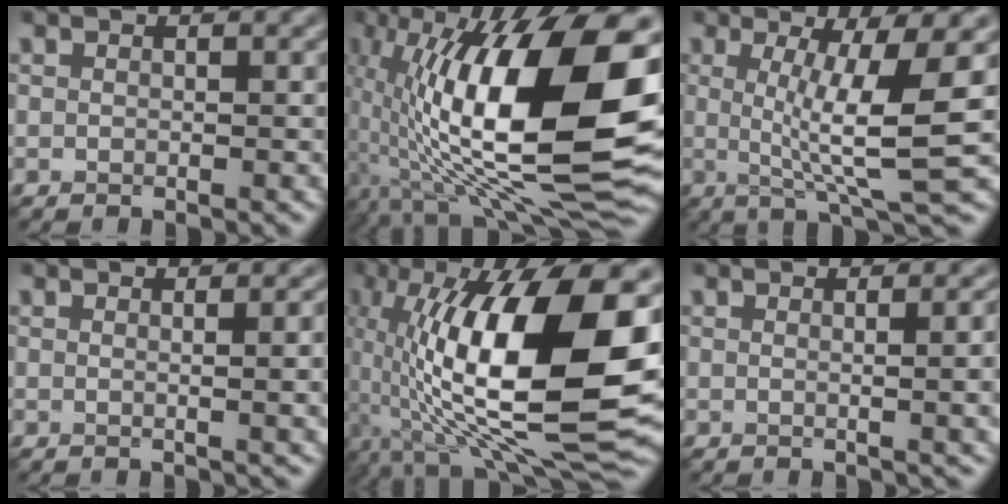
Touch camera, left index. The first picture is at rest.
{"total": 18.4, "force": [-0.5, 7.4, 16.8], "torque": [-0.298, 0.021, -0.017]}
{"total": 7.8, "force": [0.5, 1.3, 7.6], "torque": [-0.115, -0.005, 0.010]}
{"total": 5.4, "force": [0.3, 2.3, 4.9], "torque": [-0.023, 0.015, 0.000]}
{"total": 16.8, "force": [-0.7, 6.5, 15.5], "torque": [-0.266, 0.017, -0.023]}
{"total": 6.5, "force": [0.3, 2.8, 5.8], "torque": [-0.024, 0.016, 0.000]}